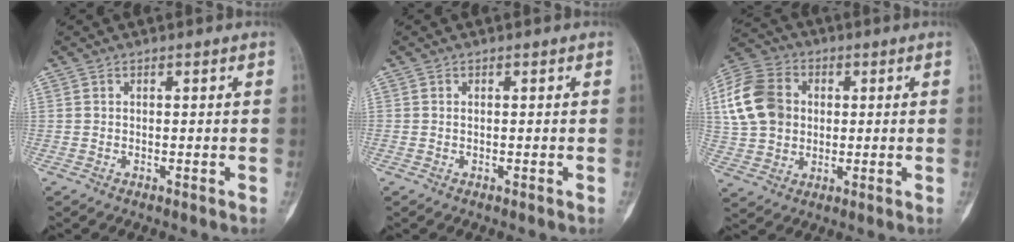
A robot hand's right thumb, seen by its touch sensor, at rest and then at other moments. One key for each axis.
{"total": 0.0}
{"total": 14.4, "fx": 2.0, "fy": 11.7, "fz": 8.2, "tx": -0.153, "ty": 0.016, "tz": 0.033}